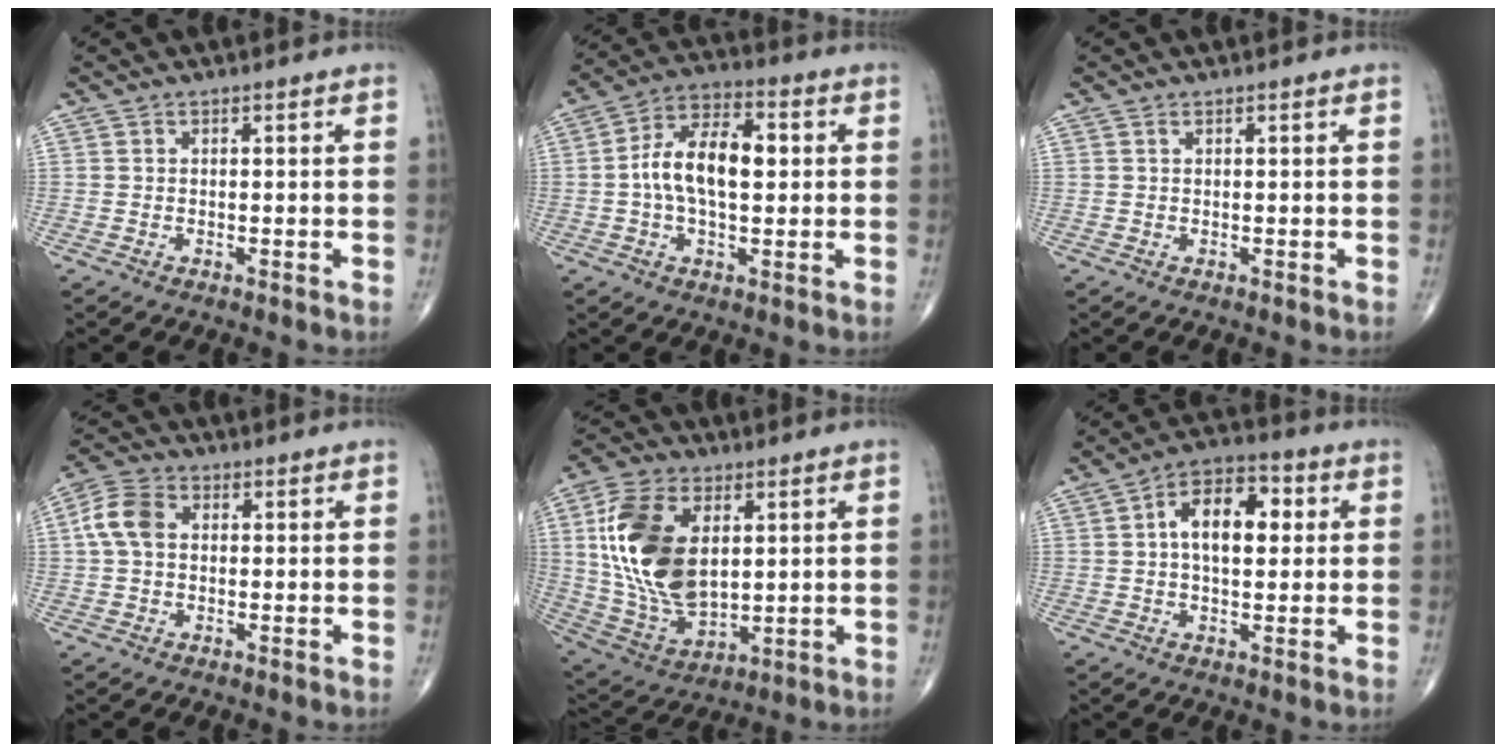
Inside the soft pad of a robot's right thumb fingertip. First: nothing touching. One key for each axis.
{"total": 12.5, "fx": 0.7, "fy": 6.7, "fz": 10.6, "tx": -0.184, "ty": 0.025, "tz": 0.004}
{"total": 0.0}
{"total": 6.7, "fx": 0.9, "fy": 4.8, "fz": 4.7, "tx": -0.098, "ty": 0.019, "tz": 0.010}
{"total": 20.1, "fx": 4.1, "fy": 11.8, "fz": 15.7, "tx": -0.299, "ty": -0.019, "tz": 0.086}
{"total": 11.2, "fx": 1.9, "fy": 6.2, "fz": 9.1, "tx": -0.131, "ty": 0.019, "tz": 0.022}